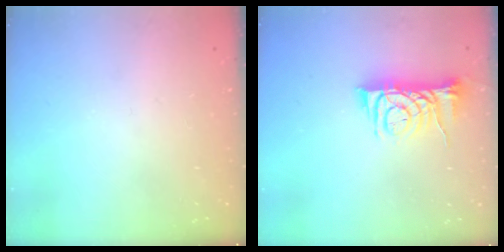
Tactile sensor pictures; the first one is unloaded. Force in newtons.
{"total": 8.0, "press": 8.0, "slide": 0.1}